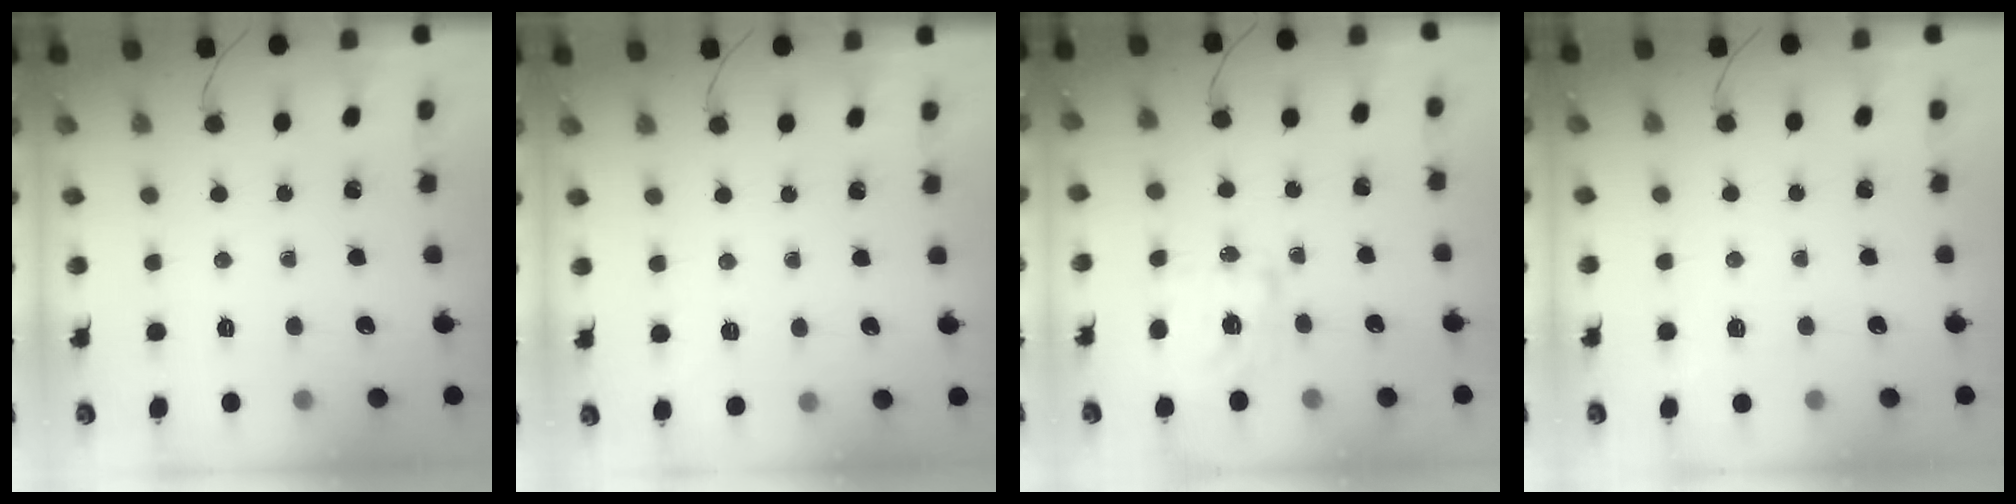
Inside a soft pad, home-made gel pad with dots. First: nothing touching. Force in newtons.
{"total": 2.3, "press": 1.8, "slide": 1.4}
{"total": 2.4, "press": 2.4, "slide": 0.3}
{"total": 5.0, "press": 4.8, "slide": 1.4}